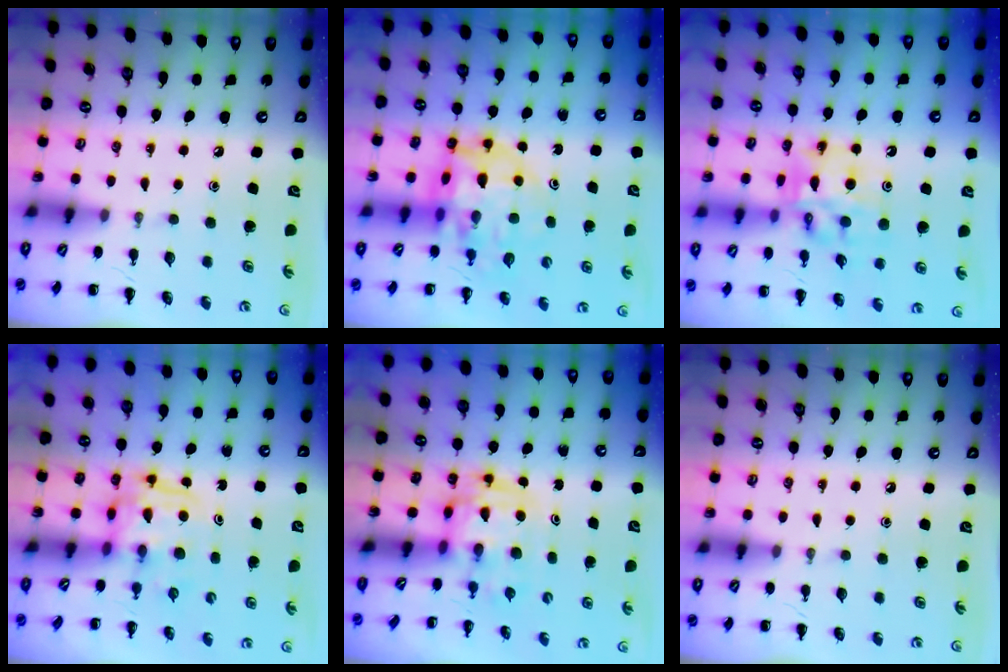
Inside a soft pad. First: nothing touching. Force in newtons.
{"total": 13.4, "press": 12.8, "slide": 4.1}
{"total": 12.2, "press": 11.7, "slide": 3.4}
{"total": 3.6, "press": 3.6, "slide": 0.3}
{"total": 2.9, "press": 2.9, "slide": 0.5}
{"total": 0.0}